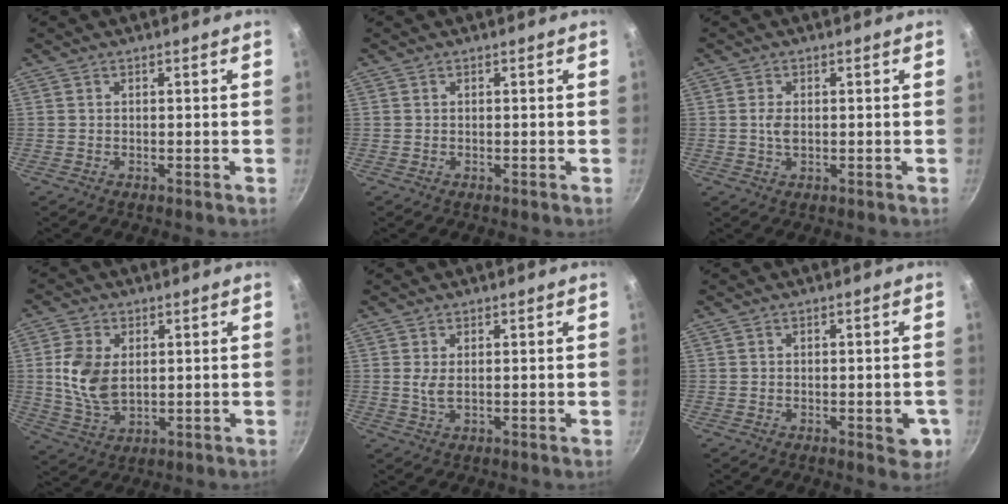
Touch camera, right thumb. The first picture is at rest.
{"total": 0.0}
{"total": 2.4, "force": [0.1, 1.4, 1.9], "torque": [-0.036, -0.002, 0.001]}
{"total": 9.8, "force": [1.4, 6.4, 7.4], "torque": [-0.141, -0.016, 0.032]}
{"total": 2.3, "force": [0.5, 0.9, 2.1], "torque": [-0.042, -0.007, 0.014]}
{"total": 4.2, "force": [-1.1, 1.9, 3.6], "torque": [-0.029, -0.002, -0.013]}